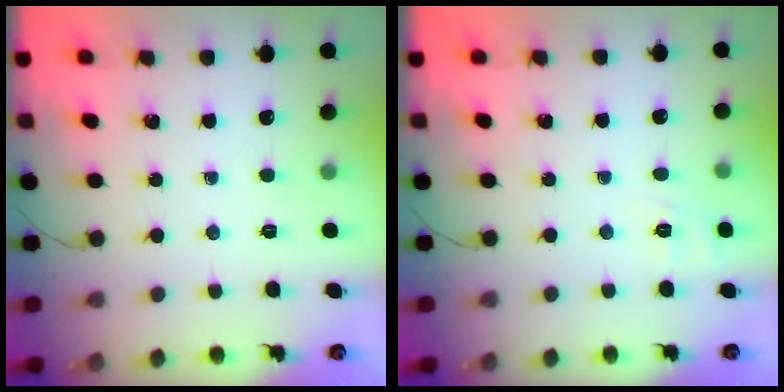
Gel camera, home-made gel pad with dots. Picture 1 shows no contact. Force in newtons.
{"total": 1.8, "press": 0.1, "slide": 1.8}